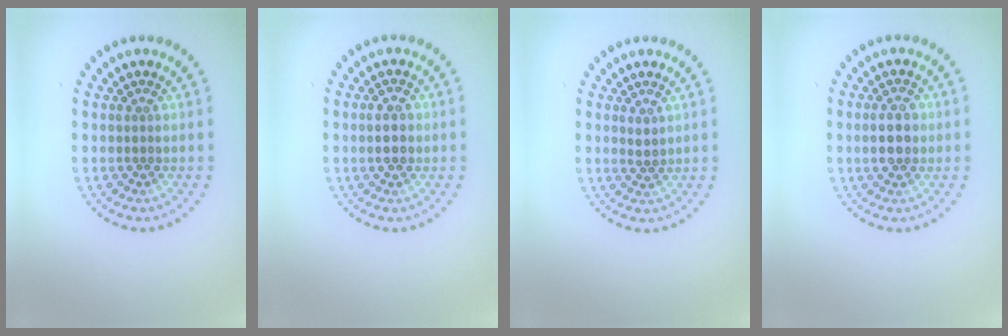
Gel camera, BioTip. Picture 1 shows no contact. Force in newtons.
{"total": 2.7, "press": 2.7, "slide": 0.1}
{"total": 1.0, "press": 0.9, "slide": 0.5}
{"total": 2.7, "press": 2.7, "slide": 0.1}